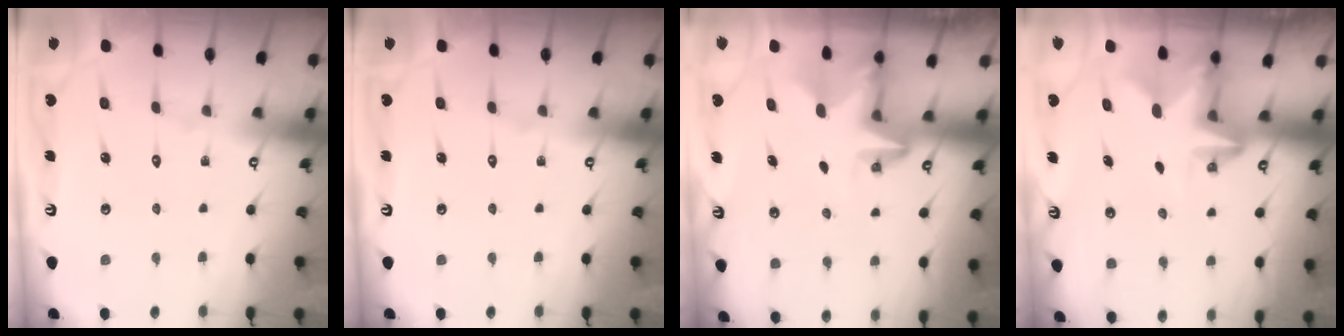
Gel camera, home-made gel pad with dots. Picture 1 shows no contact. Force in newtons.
{"total": 0.0}
{"total": 2.9, "press": 2.9, "slide": 0.3}
{"total": 2.5, "press": 2.4, "slide": 0.4}